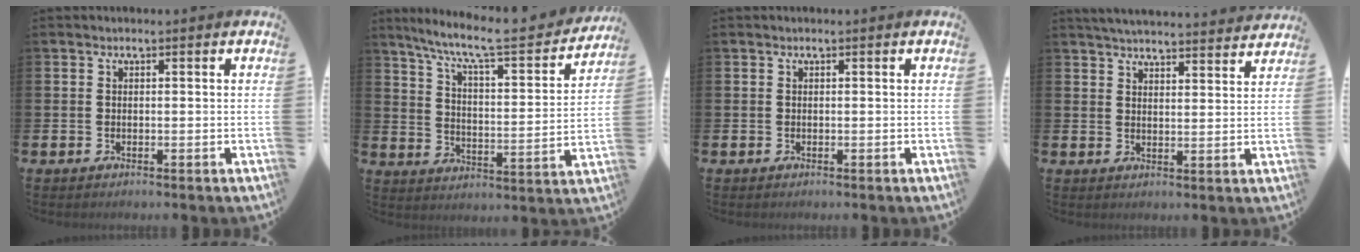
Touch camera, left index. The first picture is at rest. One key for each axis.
{"total": 8.7, "fx": 7.5, "fy": 1.3, "fz": 4.2, "tx": -0.102, "ty": -0.053, "tz": 0.117}
{"total": 0.0}
{"total": 4.7, "fx": 4.7, "fy": 0.2, "fz": 0.5, "tx": -0.013, "ty": -0.032, "tz": 0.082}